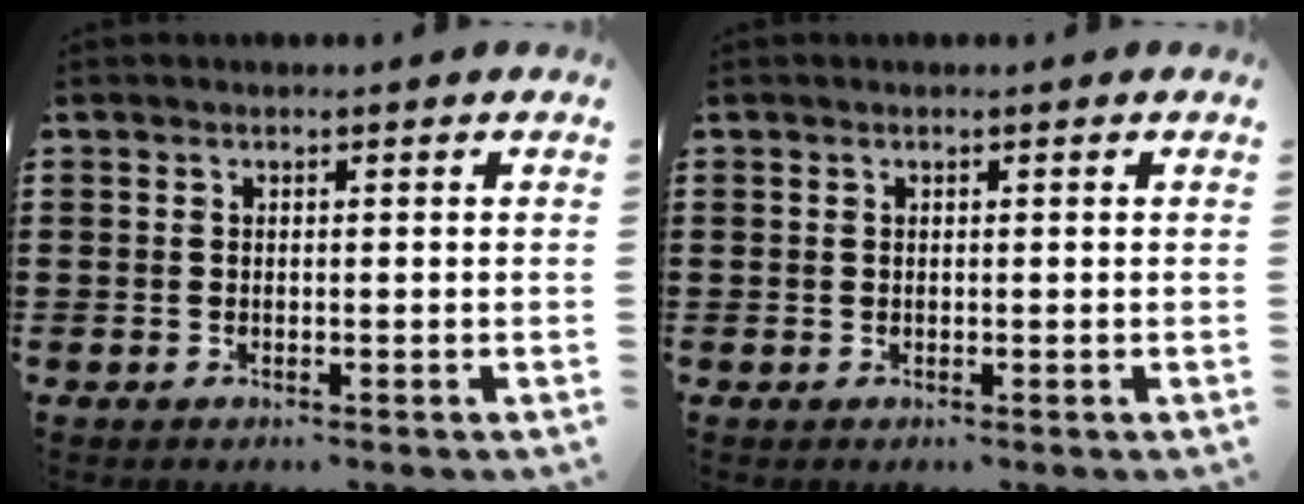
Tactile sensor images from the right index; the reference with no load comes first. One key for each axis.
{"total": 0.0}